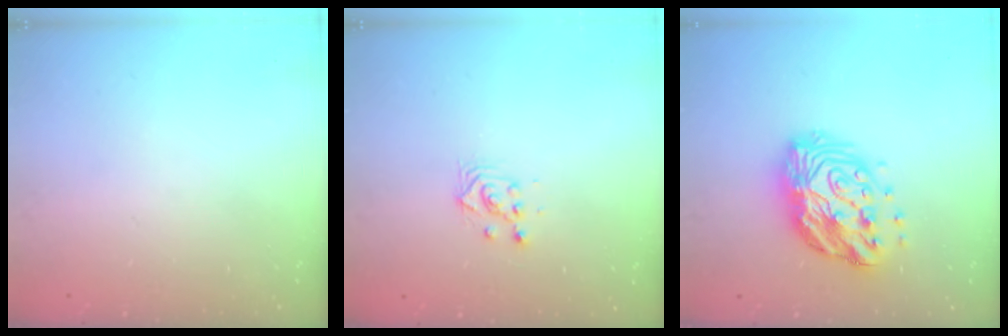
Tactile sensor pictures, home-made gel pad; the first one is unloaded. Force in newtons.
{"total": 3.0, "press": 3.0, "slide": 0.1}
{"total": 16.6, "press": 16.5, "slide": 1.5}